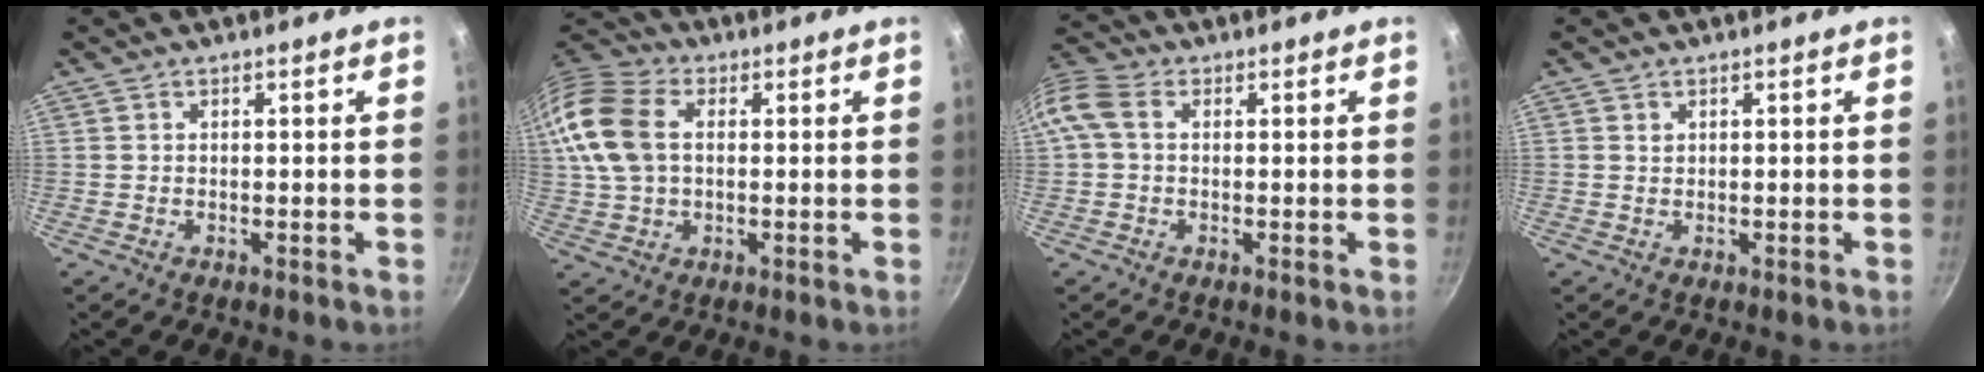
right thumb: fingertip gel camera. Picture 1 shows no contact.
{"total": 15.6, "force": [2.3, 10.6, 11.2], "torque": [-0.234, 0.023, 0.033]}
{"total": 8.4, "force": [1.3, 6.0, 5.8], "torque": [-0.130, 0.029, 0.011]}
{"total": 0.5, "force": [0.4, 0.4, 0.1], "torque": [0.001, -0.003, 0.008]}